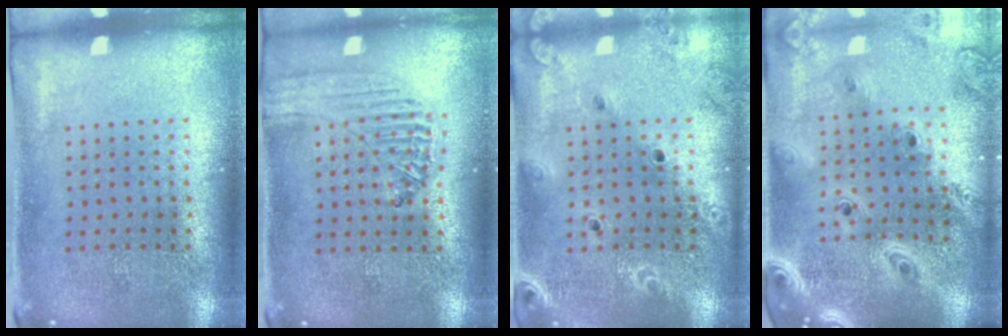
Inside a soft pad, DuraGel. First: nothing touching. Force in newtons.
{"total": 0.6, "press": 0.6, "slide": 0.1}
{"total": 1.9, "press": 1.8, "slide": 0.7}
{"total": 3.2, "press": 2.6, "slide": 1.8}